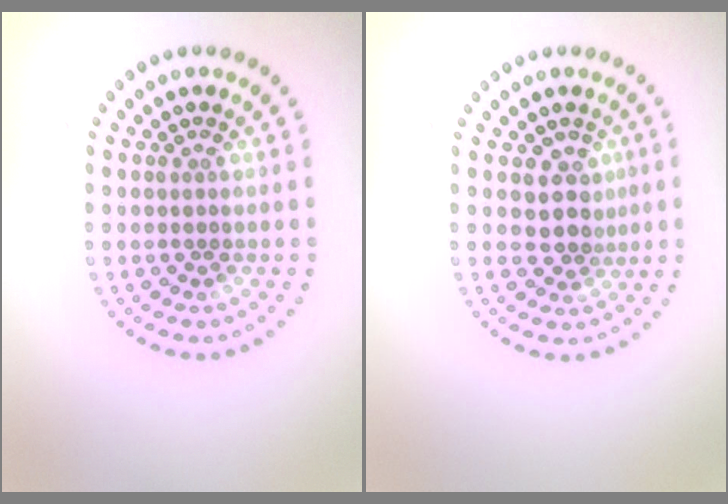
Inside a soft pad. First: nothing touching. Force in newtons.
{"total": 2.7, "press": 2.3, "slide": 1.4}